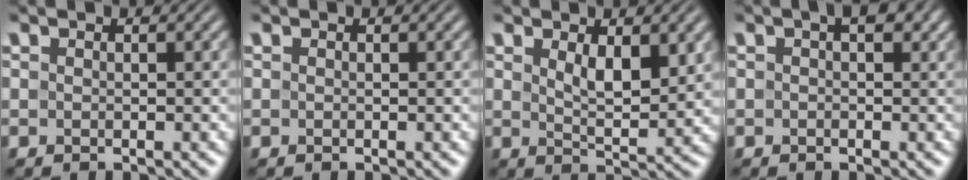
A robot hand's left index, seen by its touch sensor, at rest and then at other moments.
{"total": 0.0}
{"total": 3.6, "force": [1.4, 1.2, 3.1], "torque": [-0.058, -0.007, 0.029]}
{"total": 1.9, "force": [0.7, 1.0, 1.5], "torque": [-0.012, 0.007, 0.005]}